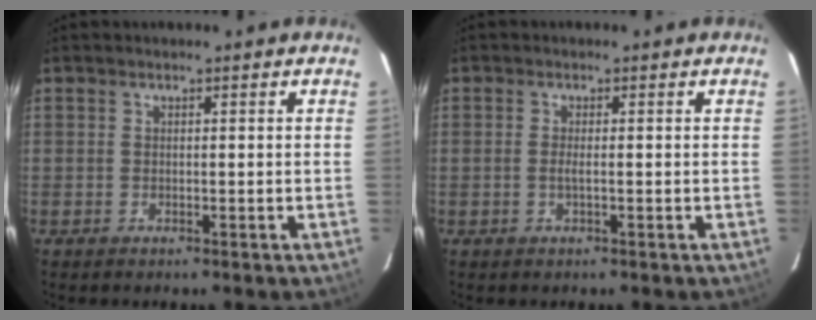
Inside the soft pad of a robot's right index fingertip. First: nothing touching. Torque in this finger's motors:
{"motor_torque": [-0.04, 0.07, -0.02, 0.00]}